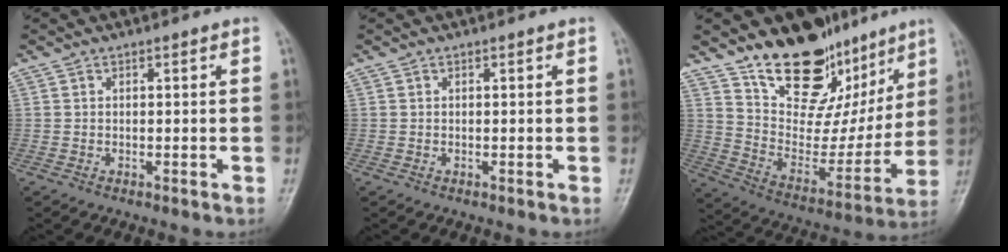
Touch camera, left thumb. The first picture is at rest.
{"total": 0.0}
{"total": 22.2, "force": [14.6, 12.1, 11.5], "torque": [-0.107, -0.078, 0.241]}